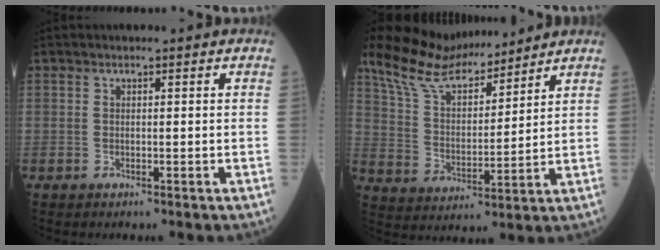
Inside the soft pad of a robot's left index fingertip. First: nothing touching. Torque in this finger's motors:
{"motor_torque": [0.54, -0.66, 0.28, 0.08]}